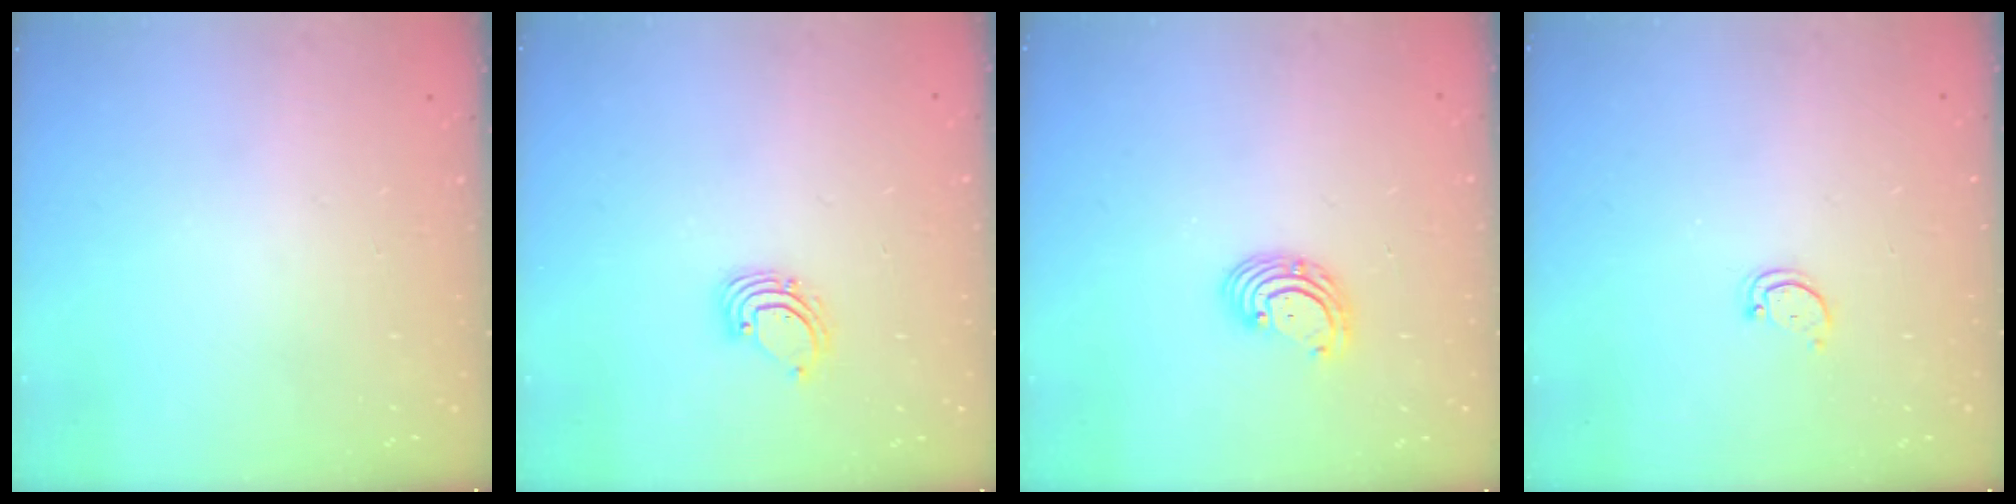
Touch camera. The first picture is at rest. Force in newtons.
{"total": 2.6, "press": 2.6, "slide": 0.2}
{"total": 3.5, "press": 3.5, "slide": 0.2}
{"total": 2.8, "press": 2.7, "slide": 0.3}